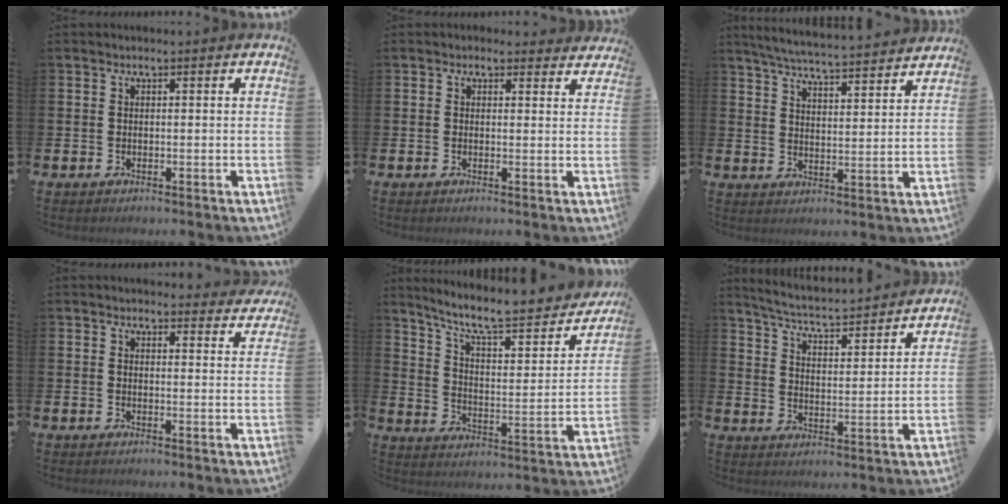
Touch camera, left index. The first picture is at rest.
{"total": 1.7, "force": [1.5, 0.7, 0.0], "torque": [0.004, -0.003, 0.025]}
{"total": 5.8, "force": [5.6, -0.1, 1.2], "torque": [-0.048, -0.040, 0.099]}
{"total": 2.7, "force": [2.7, 0.5, 0.1], "torque": [0.001, -0.013, 0.047]}
{"total": 9.0, "force": [7.7, 1.8, 4.2], "torque": [-0.105, -0.056, 0.125]}
{"total": 5.1, "force": [5.0, 0.1, 1.0], "torque": [-0.049, -0.045, 0.081]}